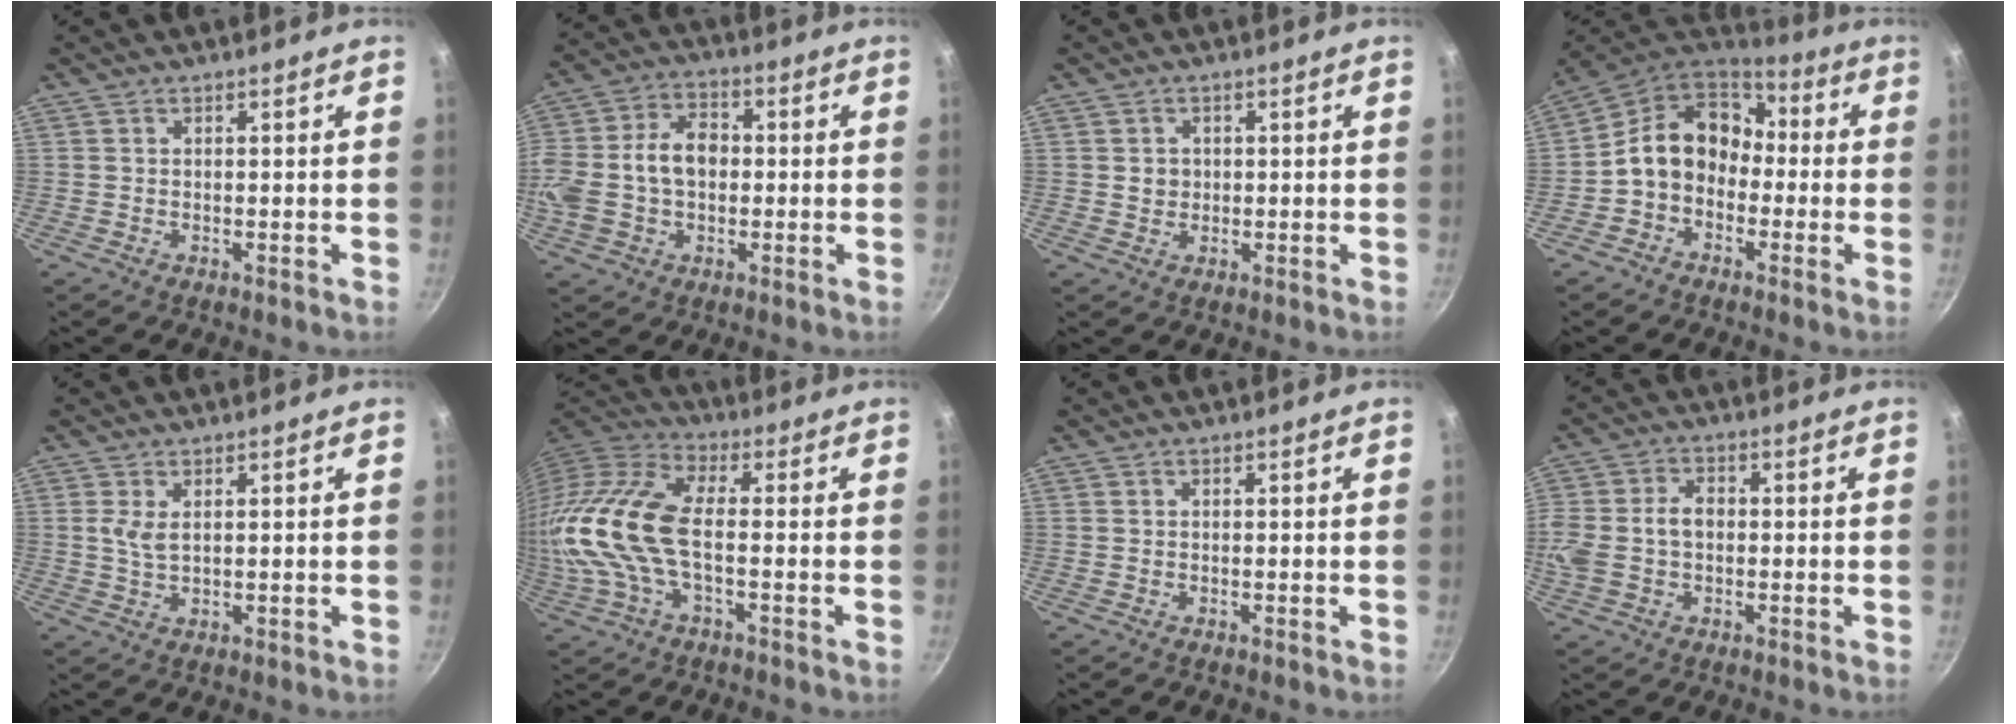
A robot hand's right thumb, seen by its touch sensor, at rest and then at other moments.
{"total": 12.5, "force": [-0.7, 8.8, 8.8], "torque": [-0.173, 0.029, -0.018]}
{"total": 2.2, "force": [0.2, 2.0, 0.8], "torque": [-0.003, 0.004, 0.004]}
{"total": 13.3, "force": [-1.2, 10.5, 8.0], "torque": [-0.105, 0.051, -0.042]}
{"total": 3.1, "force": [0.9, 1.5, 2.5], "torque": [-0.049, -0.006, 0.022]}
{"total": 17.4, "force": [-1.6, 7.9, 15.4], "torque": [-0.334, 0.019, -0.045]}
{"total": 0.0}
{"total": 9.0, "force": [-0.6, 6.3, 6.5], "torque": [-0.130, 0.018, -0.017]}